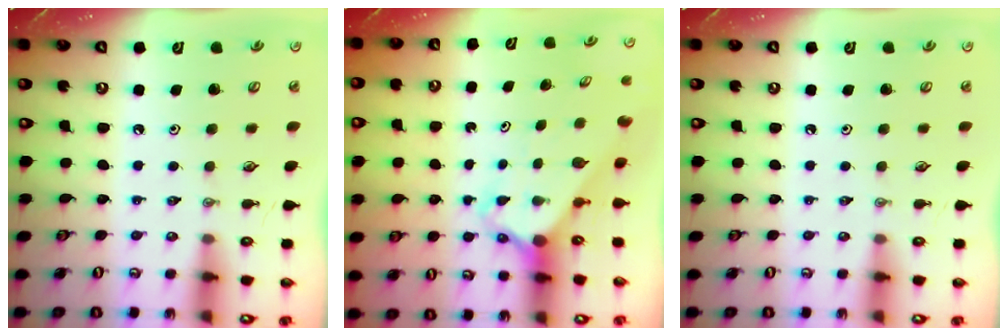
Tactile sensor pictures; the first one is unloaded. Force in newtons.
{"total": 2.8, "press": 2.8, "slide": 0.2}
{"total": 0.0}